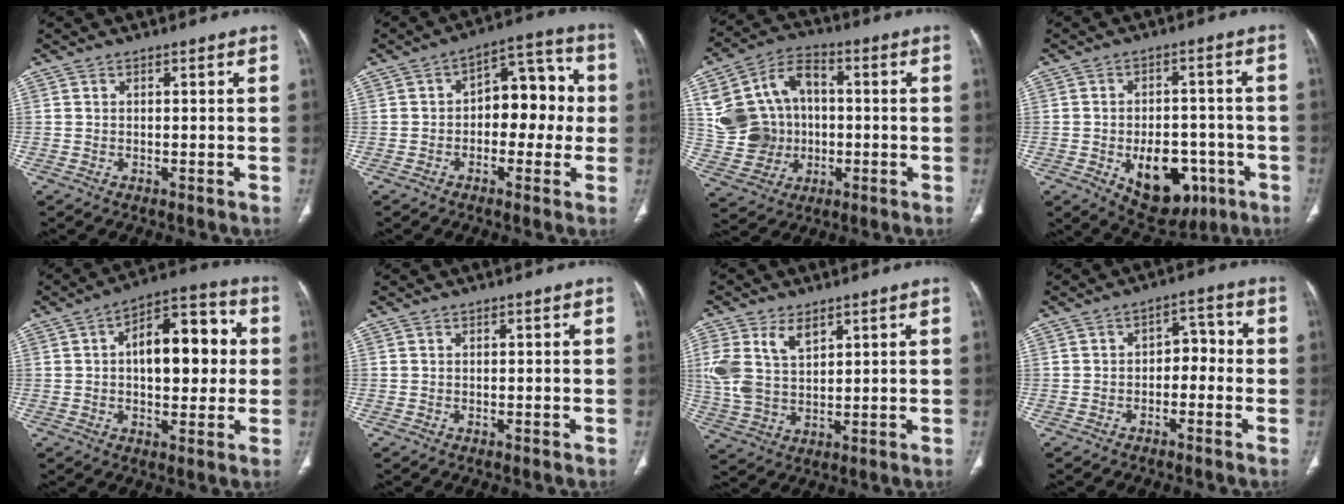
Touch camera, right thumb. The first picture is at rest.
{"total": 11.5, "force": [-0.2, 7.2, 9.0], "torque": [-0.076, 0.041, -0.014]}
{"total": 16.3, "force": [0.9, 13.6, 9.1], "torque": [-0.153, 0.024, 0.025]}
{"total": 14.2, "force": [-5.1, 8.8, 9.9], "torque": [-0.102, 0.024, -0.057]}
{"total": 15.5, "force": [2.0, 8.2, 13.0], "torque": [-0.154, 0.027, 0.025]}
{"total": 0.0}
{"total": 11.0, "force": [4.9, 6.6, 7.3], "torque": [-0.156, -0.008, 0.107]}
{"total": 4.8, "force": [-1.0, 3.3, 3.3], "torque": [-0.027, 0.030, -0.024]}